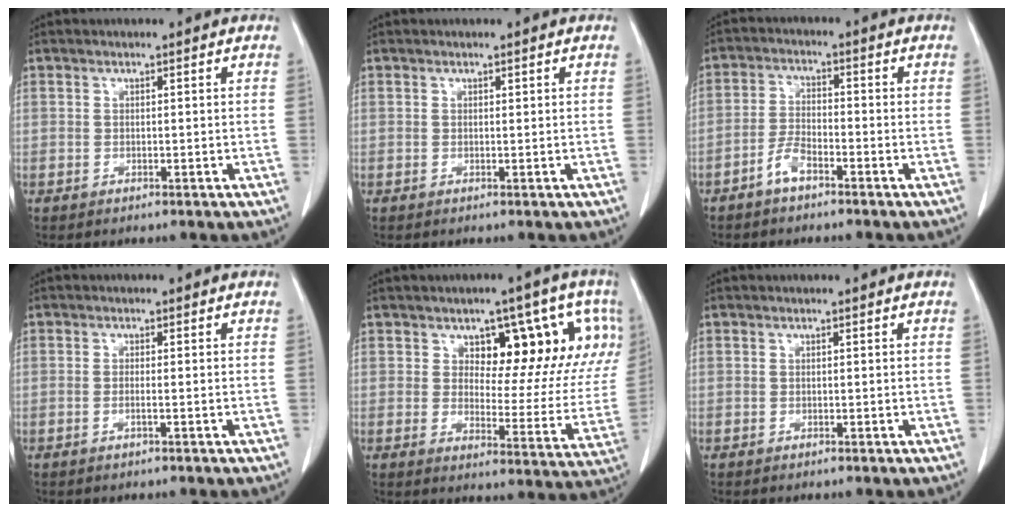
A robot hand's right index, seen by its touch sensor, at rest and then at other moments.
{"total": 0.0}
{"total": 3.9, "force": [-2.8, 1.2, 2.4], "torque": [-0.054, 0.006, -0.056]}
{"total": 1.0, "force": [-0.3, -0.1, 0.9], "torque": [-0.019, 0.000, -0.005]}
{"total": 14.8, "force": [6.8, 7.2, 11.0], "torque": [-0.111, 0.008, 0.095]}
{"total": 0.0}